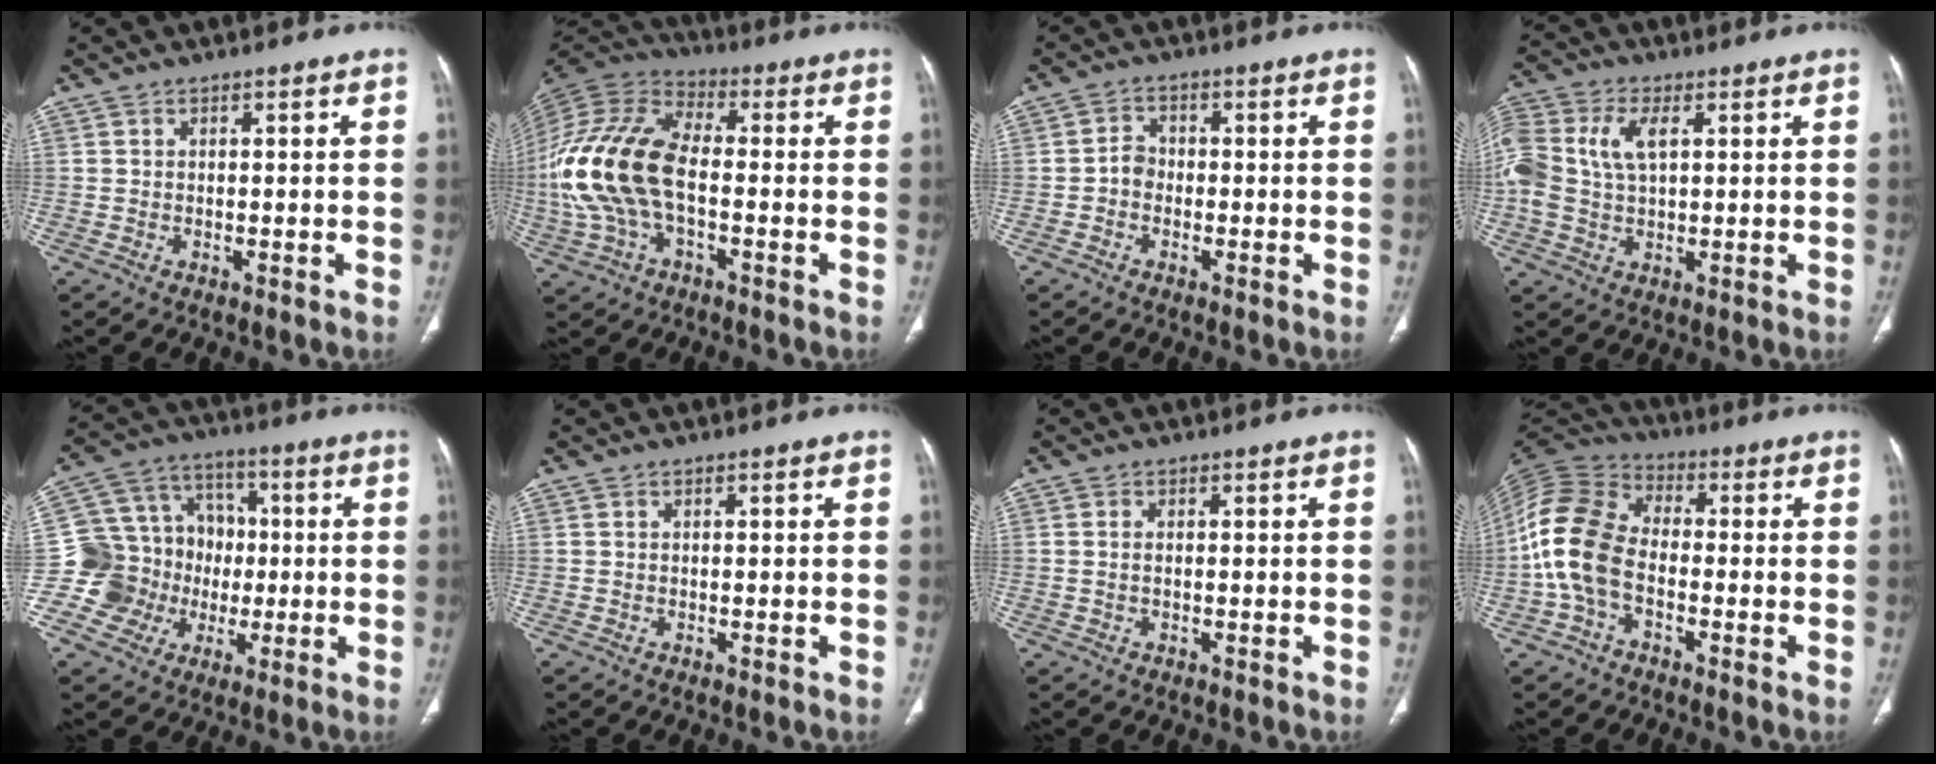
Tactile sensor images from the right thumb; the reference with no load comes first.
{"total": 18.7, "force": [-2.2, 10.3, 15.5], "torque": [-0.334, 0.030, -0.043]}
{"total": 3.0, "force": [-0.9, 2.5, 1.4], "torque": [-0.011, 0.012, -0.026]}
{"total": 13.3, "force": [2.9, 8.1, 10.1], "torque": [-0.254, 0.013, 0.054]}
{"total": 15.2, "force": [-1.9, 14.1, 5.6], "torque": [-0.064, 0.050, -0.026]}
{"total": 0.0}
{"total": 0.8, "force": [0.0, 0.4, 0.7], "torque": [-0.020, 0.001, 0.002]}
{"total": 13.0, "force": [-2.6, 8.4, 9.6], "torque": [-0.201, 0.032, -0.063]}